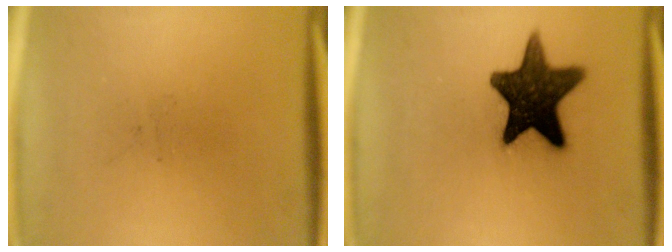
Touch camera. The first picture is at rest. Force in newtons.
{"total": 15.3}